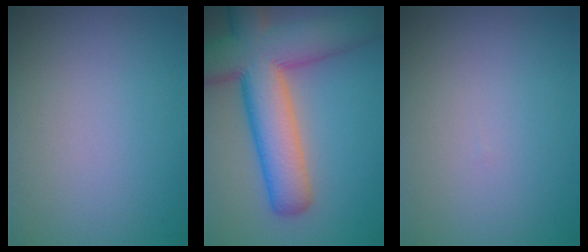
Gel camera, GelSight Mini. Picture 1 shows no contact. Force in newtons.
{"total": 11.9, "press": 11.9, "slide": 0.6}
{"total": 0.0}